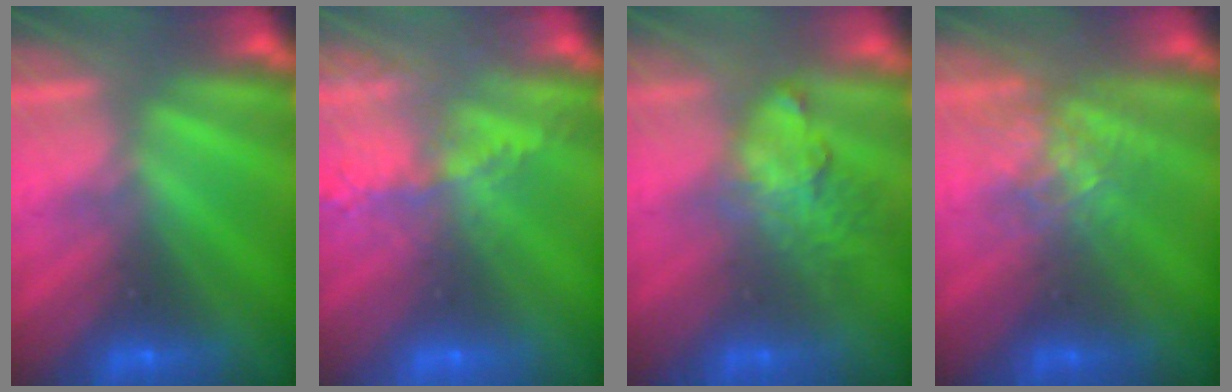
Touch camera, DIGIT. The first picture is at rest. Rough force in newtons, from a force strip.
{"total": 8.2}
{"total": 3.6}
{"total": 2.7}